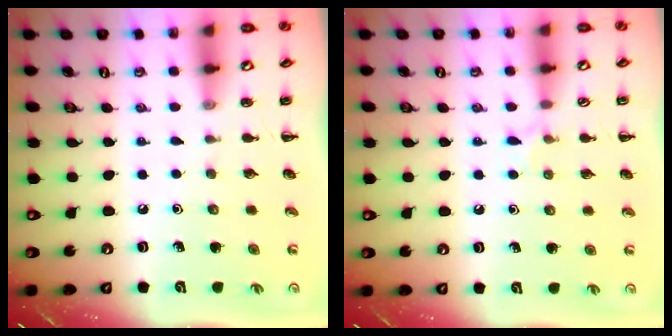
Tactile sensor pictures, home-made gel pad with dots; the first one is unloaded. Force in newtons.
{"total": 5.2, "press": 4.9, "slide": 1.8}